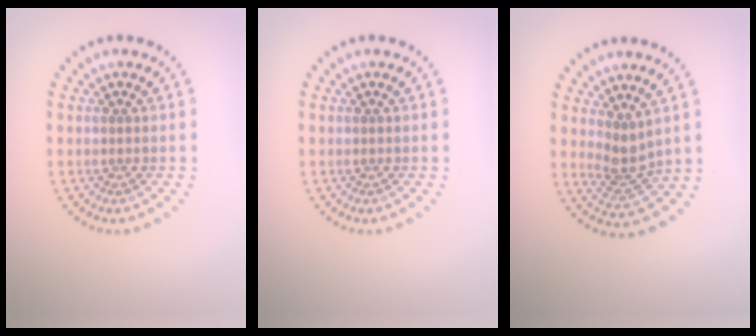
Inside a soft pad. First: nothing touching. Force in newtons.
{"total": 0.0}
{"total": 2.4, "press": 1.9, "slide": 1.5}